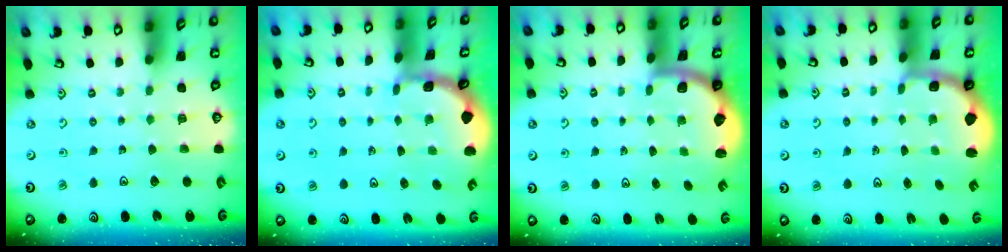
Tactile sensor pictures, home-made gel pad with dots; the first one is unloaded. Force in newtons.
{"total": 1.5, "press": 1.5, "slide": 0.1}
{"total": 1.9, "press": 1.8, "slide": 0.5}
{"total": 2.4, "press": 1.2, "slide": 2.1}